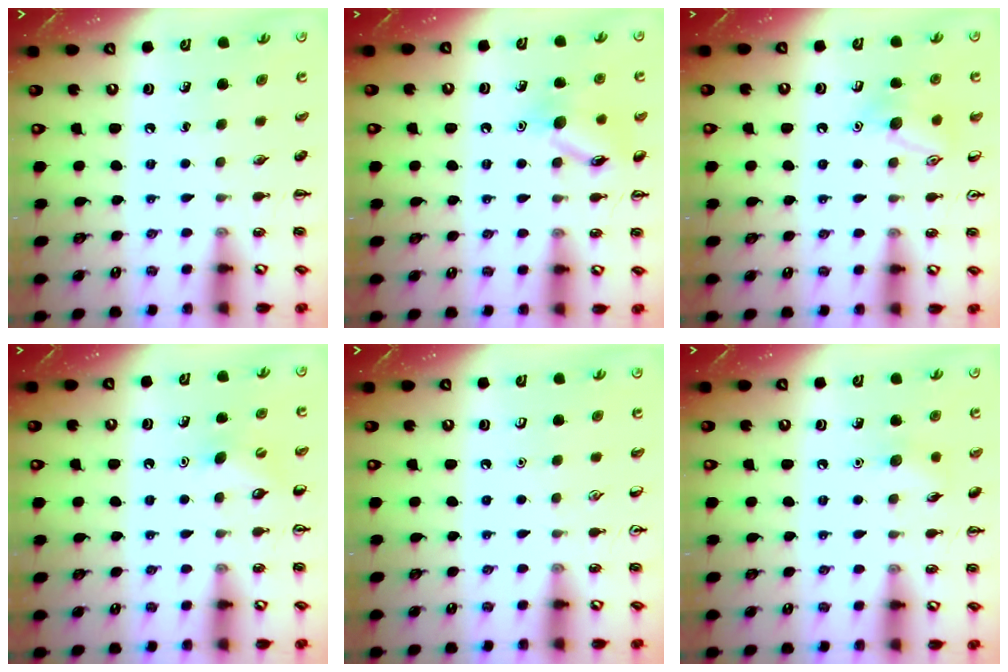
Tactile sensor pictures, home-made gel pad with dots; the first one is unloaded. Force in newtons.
{"total": 11.2, "press": 11.2, "slide": 0.5}
{"total": 9.9, "press": 9.9, "slide": 0.8}
{"total": 5.4, "press": 5.2, "slide": 1.4}
{"total": 0.0}
{"total": 6.0, "press": 5.8, "slide": 1.6}